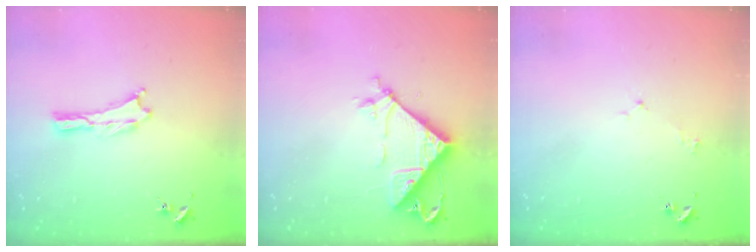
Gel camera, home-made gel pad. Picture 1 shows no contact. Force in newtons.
{"total": 9.7, "press": 9.7, "slide": 0.8}
{"total": 1.6, "press": 1.5, "slide": 0.3}